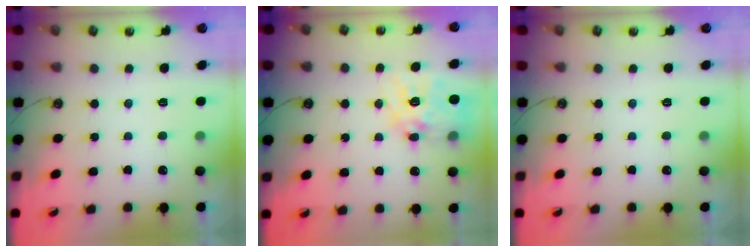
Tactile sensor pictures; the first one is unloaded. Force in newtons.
{"total": 15.2, "press": 15.2, "slide": 1.3}
{"total": 0.0}